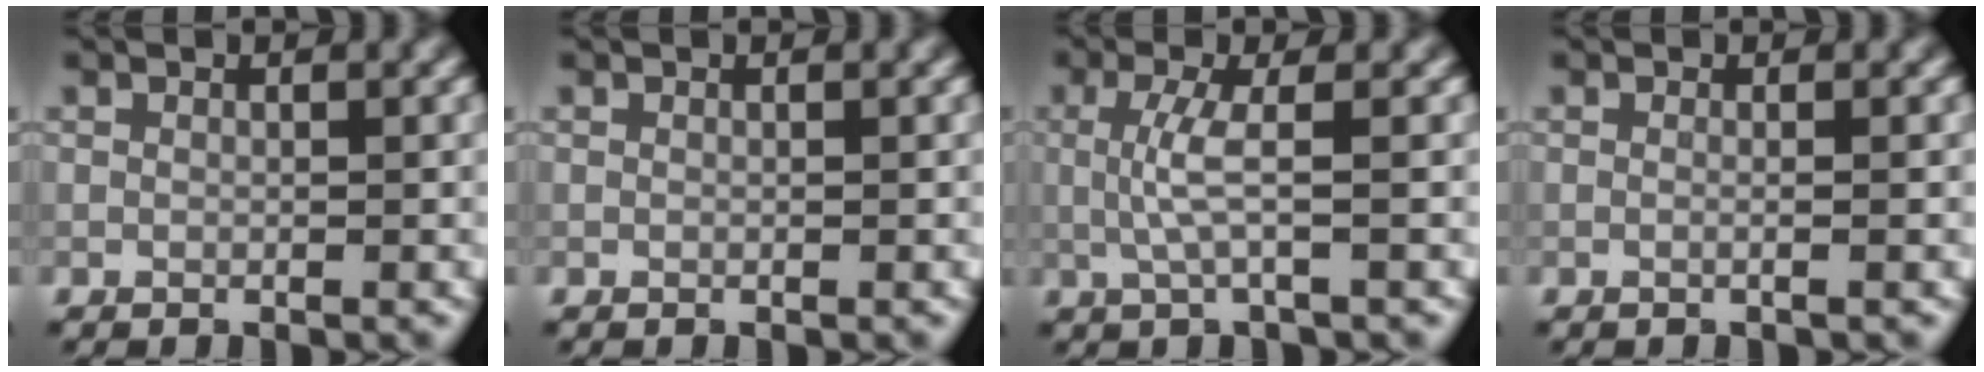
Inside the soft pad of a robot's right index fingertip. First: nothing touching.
{"total": 0.0}
{"total": 2.8, "force": [0.0, 0.5, 2.8], "torque": [-0.064, -0.001, 0.000]}
{"total": 1.7, "force": [0.2, 0.9, 1.5], "torque": [-0.001, -0.007, -0.019]}